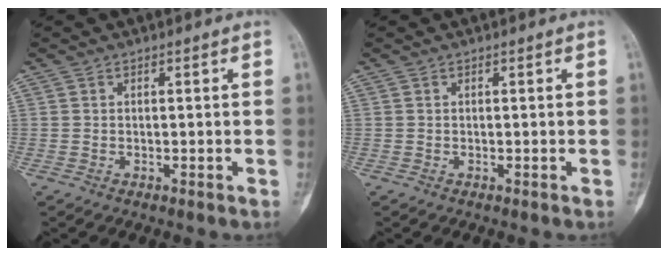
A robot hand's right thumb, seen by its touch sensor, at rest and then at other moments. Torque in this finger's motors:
{"motor_torque": [0.06, 0.06, 0.00, 0.00, 0.00]}